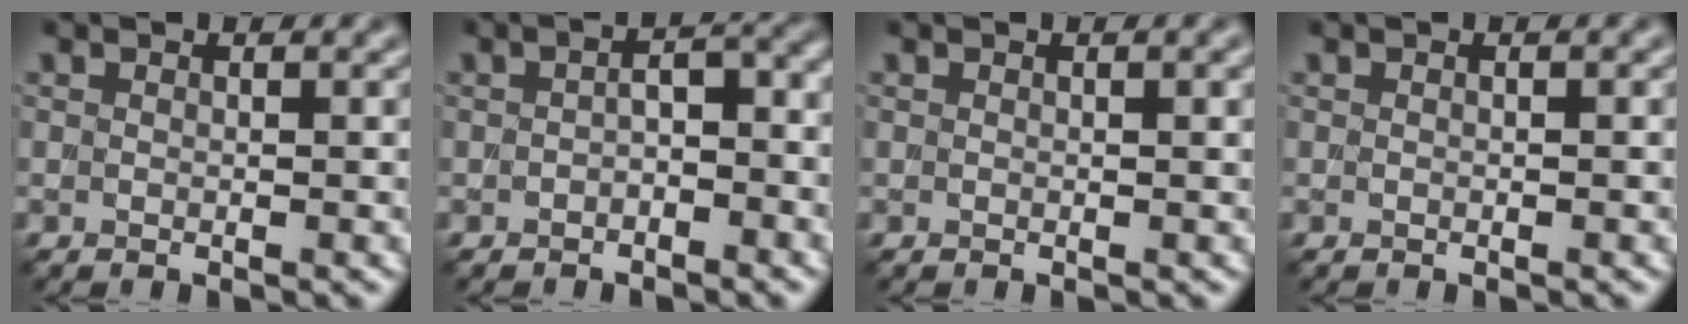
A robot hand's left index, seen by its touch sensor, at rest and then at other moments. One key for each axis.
{"total": 2.4, "fx": -0.7, "fy": 1.0, "fz": 2.1, "tx": -0.035, "ty": 0.009, "tz": -0.014}
{"total": 1.0, "fx": 0.2, "fy": 0.4, "fz": 0.9, "tx": -0.010, "ty": 0.002, "tz": 0.001}
{"total": 0.0}